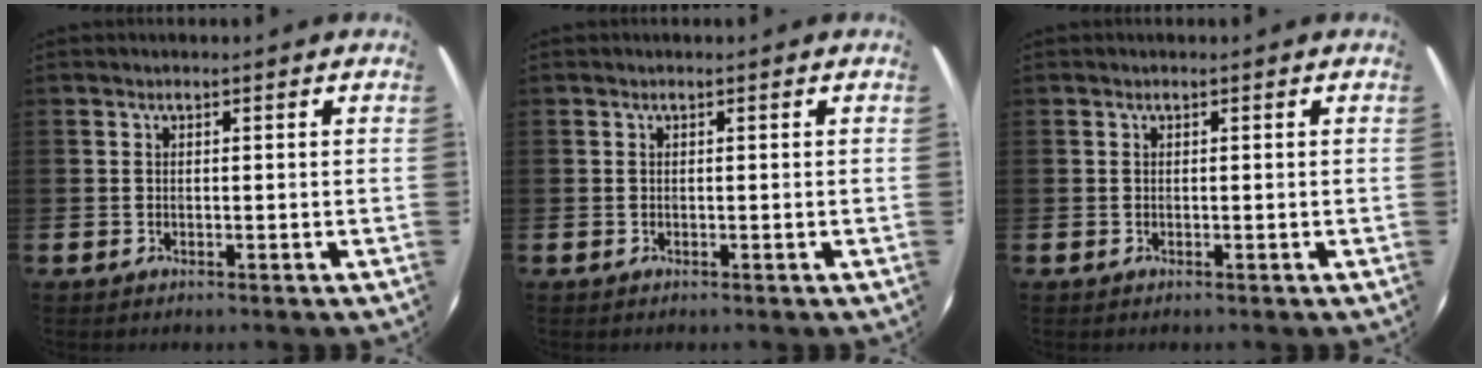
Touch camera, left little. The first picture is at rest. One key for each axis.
{"total": 0.0}
{"total": 0.0}